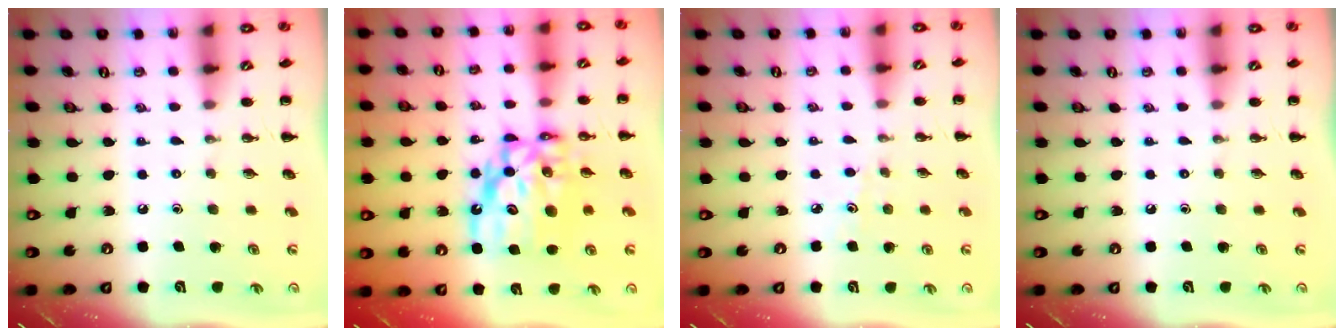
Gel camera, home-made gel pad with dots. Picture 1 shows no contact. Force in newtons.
{"total": 13.2, "press": 12.7, "slide": 3.6}
{"total": 2.8, "press": 2.6, "slide": 0.9}
{"total": 0.0}